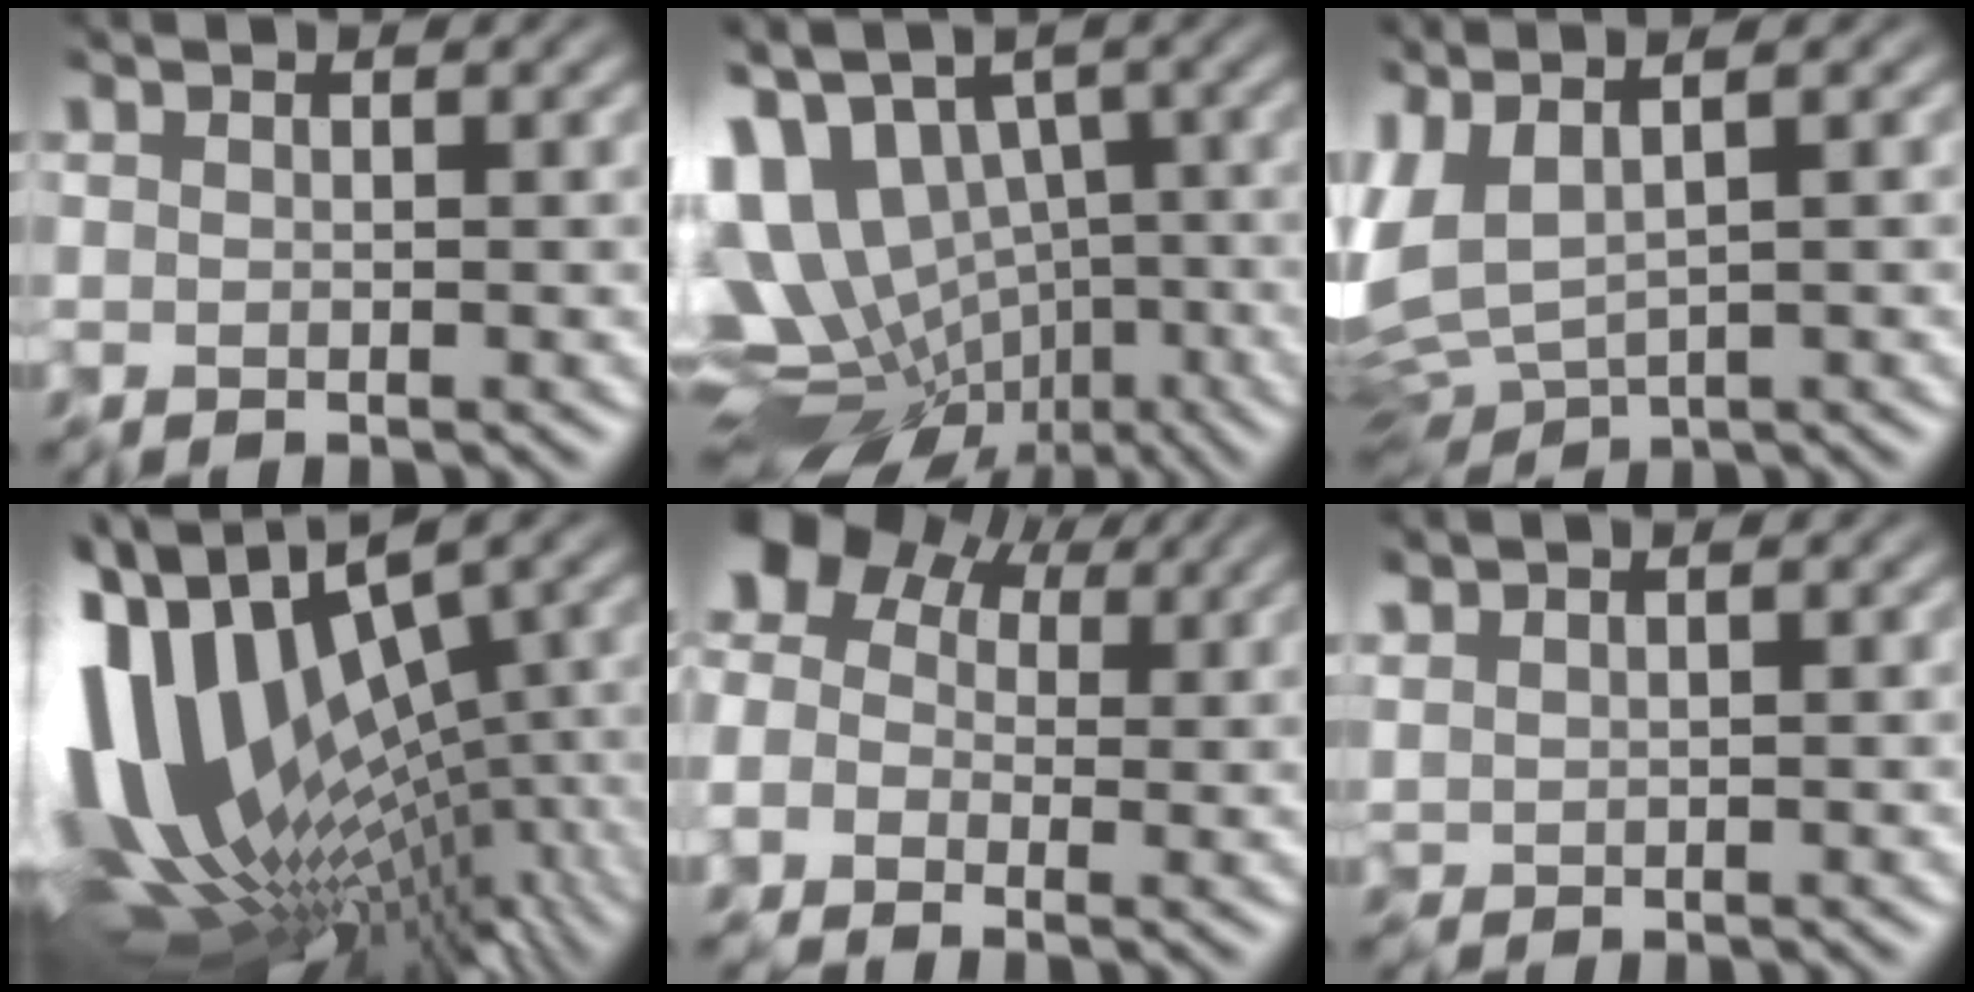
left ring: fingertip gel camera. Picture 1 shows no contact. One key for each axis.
{"total": 13.5, "fx": 0.5, "fy": 9.0, "fz": 10.1, "tx": -0.193, "ty": -0.009, "tz": 0.040}
{"total": 5.0, "fx": 1.0, "fy": 1.6, "fz": 4.7, "tx": -0.108, "ty": 0.001, "tz": 0.023}
{"total": 15.6, "fx": -0.7, "fy": 7.4, "fz": 13.7, "tx": -0.248, "ty": -0.007, "tz": 0.008}
{"total": 6.5, "fx": 1.1, "fy": 4.8, "fz": 4.2, "tx": -0.068, "ty": 0.031, "tz": -0.008}
{"total": 0.9, "fx": 0.8, "fy": 0.0, "fz": 0.3, "tx": -0.012, "ty": 0.005, "tz": 0.019}